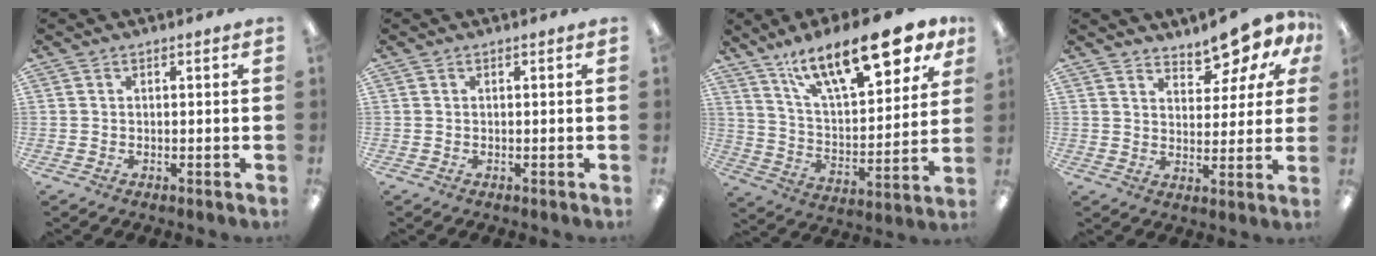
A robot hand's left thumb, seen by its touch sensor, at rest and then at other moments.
{"total": 0.0}
{"total": 21.7, "force": [14.6, 8.0, 14.1], "torque": [-0.215, -0.083, 0.243]}
{"total": 9.9, "force": [8.7, 3.4, 3.2], "torque": [-0.039, -0.071, 0.158]}